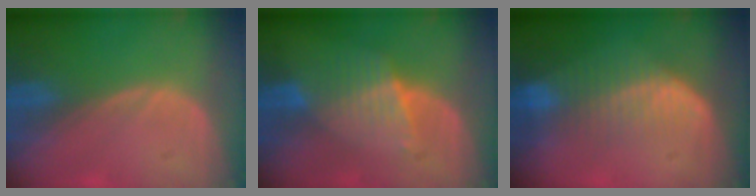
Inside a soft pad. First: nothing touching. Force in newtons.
{"total": 6.9, "press": 6.0, "slide": 3.3}
{"total": 7.3, "press": 6.6, "slide": 3.1}